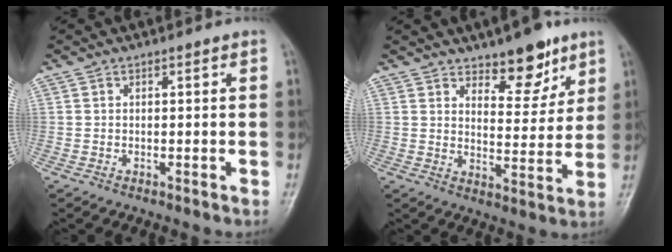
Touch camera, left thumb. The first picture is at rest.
{"total": 9.3, "force": [6.5, 4.0, 5.2], "torque": [-0.042, -0.048, 0.100]}